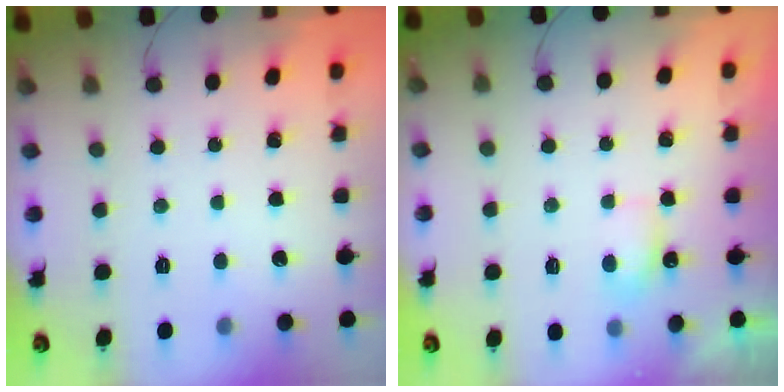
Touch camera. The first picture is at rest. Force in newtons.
{"total": 3.7, "press": 3.5, "slide": 1.1}